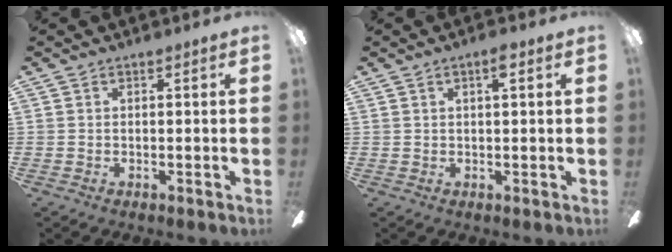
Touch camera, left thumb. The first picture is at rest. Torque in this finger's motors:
{"motor_torque": [0.25, 0.15, -0.02, -0.08, 0.03]}